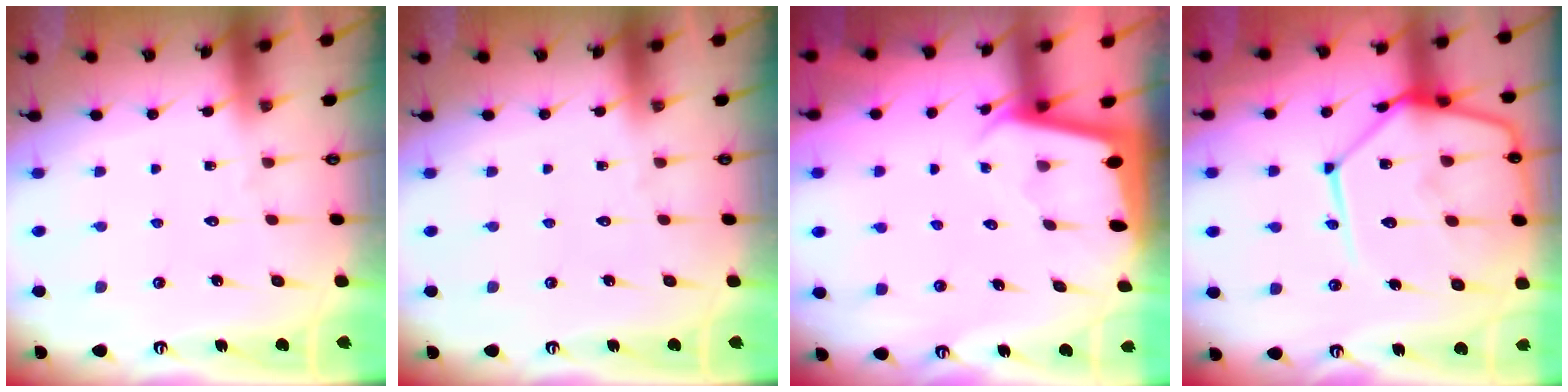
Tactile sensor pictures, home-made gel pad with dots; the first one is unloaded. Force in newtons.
{"total": 0.0}
{"total": 1.9, "press": 1.9, "slide": 0.1}
{"total": 21.5, "press": 21.4, "slide": 2.2}